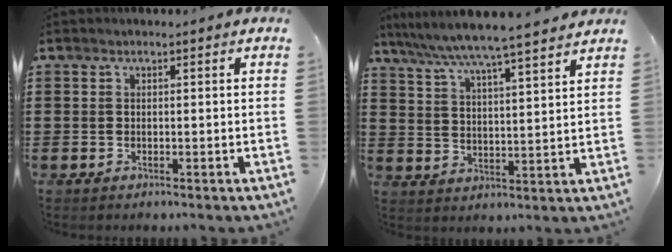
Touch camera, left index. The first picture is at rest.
{"total": 6.0, "force": [5.5, -0.7, 2.2], "torque": [-0.069, -0.037, 0.089]}